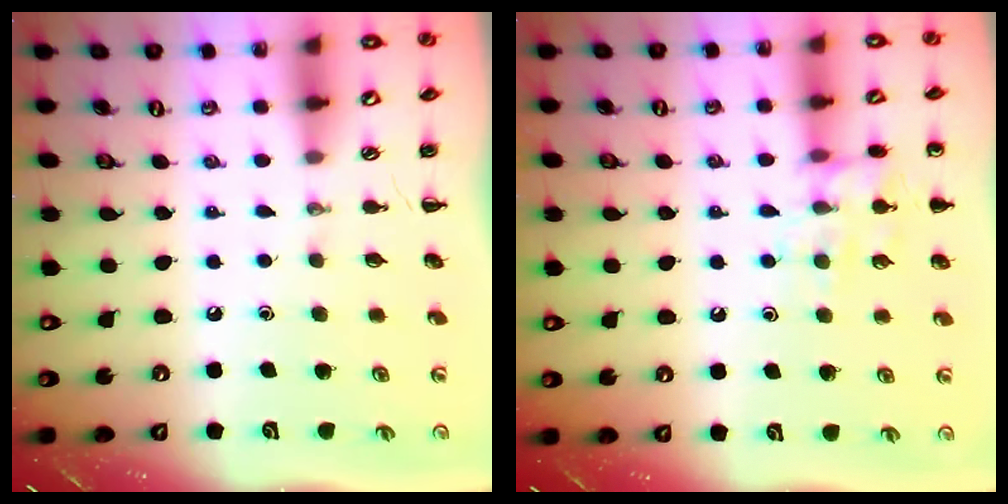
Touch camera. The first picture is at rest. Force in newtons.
{"total": 11.4, "press": 11.4, "slide": 1.1}